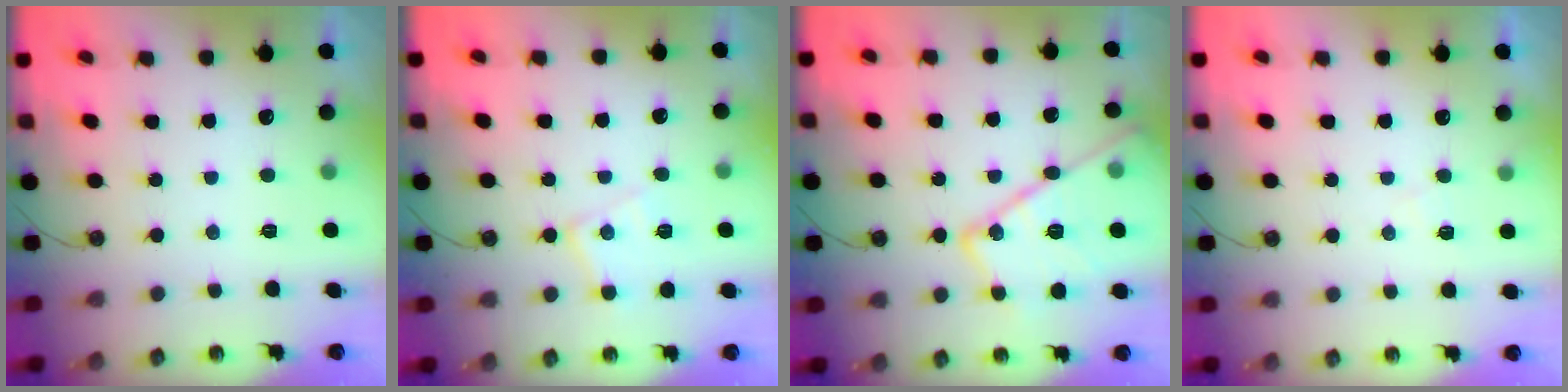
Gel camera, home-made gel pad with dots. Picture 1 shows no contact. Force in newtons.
{"total": 9.3, "press": 9.3, "slide": 0.7}
{"total": 19.8, "press": 19.7, "slide": 1.7}
{"total": 5.9, "press": 5.9, "slide": 0.7}